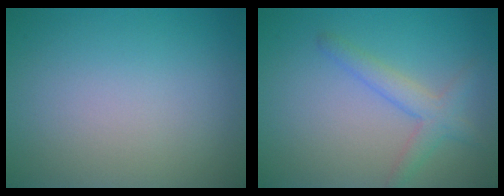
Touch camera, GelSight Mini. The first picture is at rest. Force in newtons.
{"total": 2.7, "press": 2.7, "slide": 0.1}